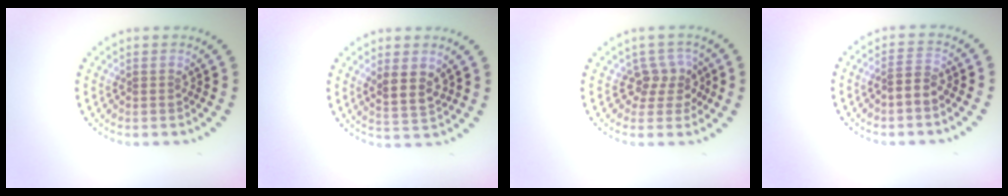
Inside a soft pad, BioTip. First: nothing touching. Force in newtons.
{"total": 2.4, "press": 2.3, "slide": 0.9}
{"total": 2.6, "press": 1.9, "slide": 1.7}
{"total": 1.9, "press": 1.7, "slide": 0.7}